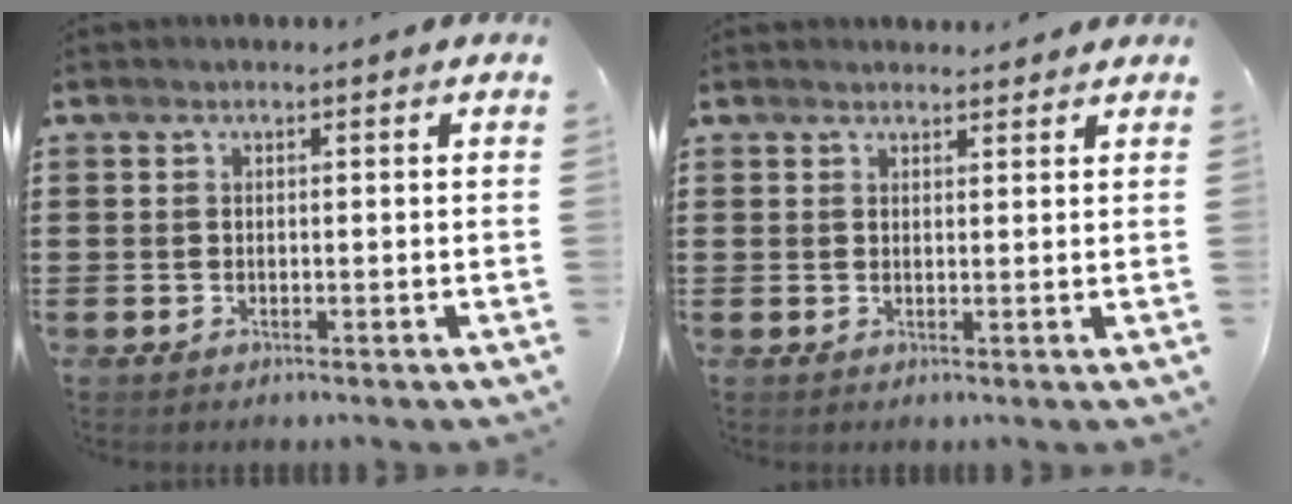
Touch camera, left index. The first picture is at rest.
{"total": 1.5, "force": [1.5, 0.4, 0.0], "torque": [-0.003, 0.002, 0.029]}